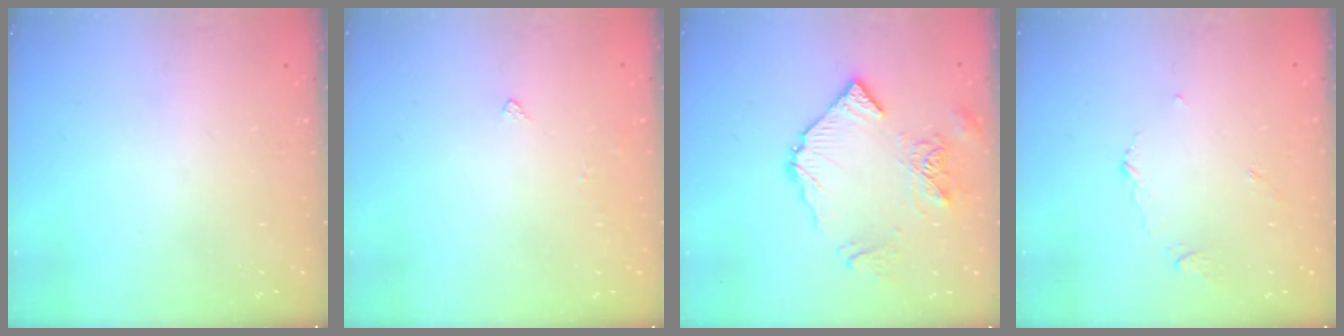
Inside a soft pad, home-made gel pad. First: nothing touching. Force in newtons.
{"total": 2.9, "press": 2.8, "slide": 0.8}
{"total": 10.7, "press": 10.7, "slide": 1.0}
{"total": 4.0, "press": 4.0, "slide": 0.7}